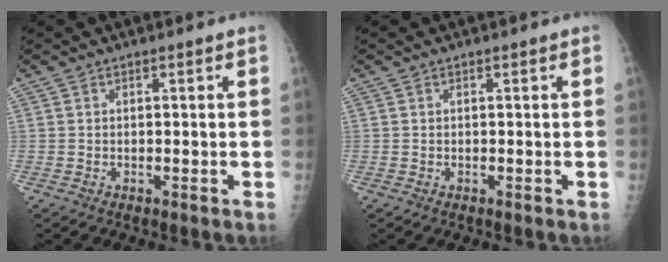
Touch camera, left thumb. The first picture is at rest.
{"total": 0.0}